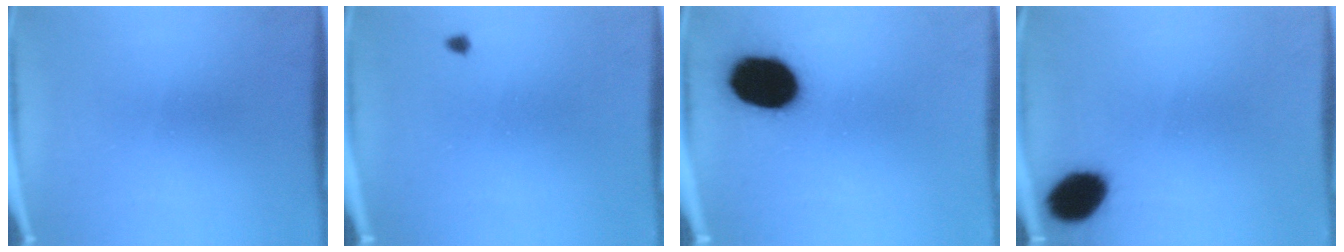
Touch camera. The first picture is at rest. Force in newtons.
{"total": 0.6}
{"total": 16.3}
{"total": 8.9}